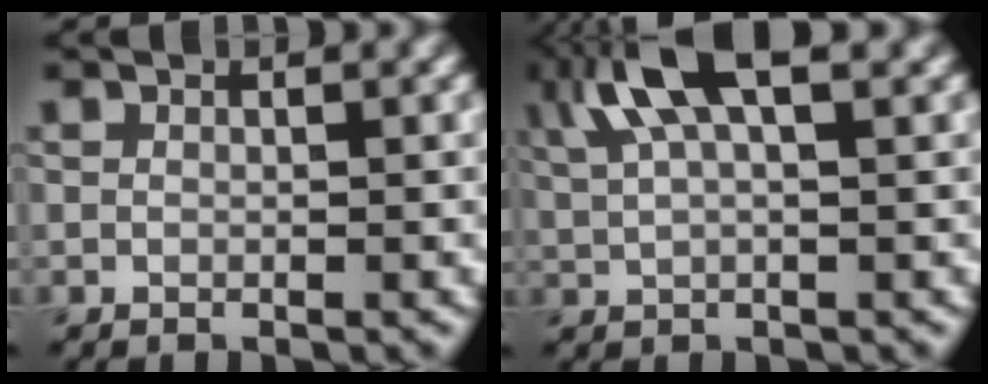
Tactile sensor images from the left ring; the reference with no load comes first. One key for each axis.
{"total": 6.3, "fx": 3.3, "fy": 1.9, "fz": 5.0, "tx": -0.108, "ty": 0.018, "tz": 0.062}